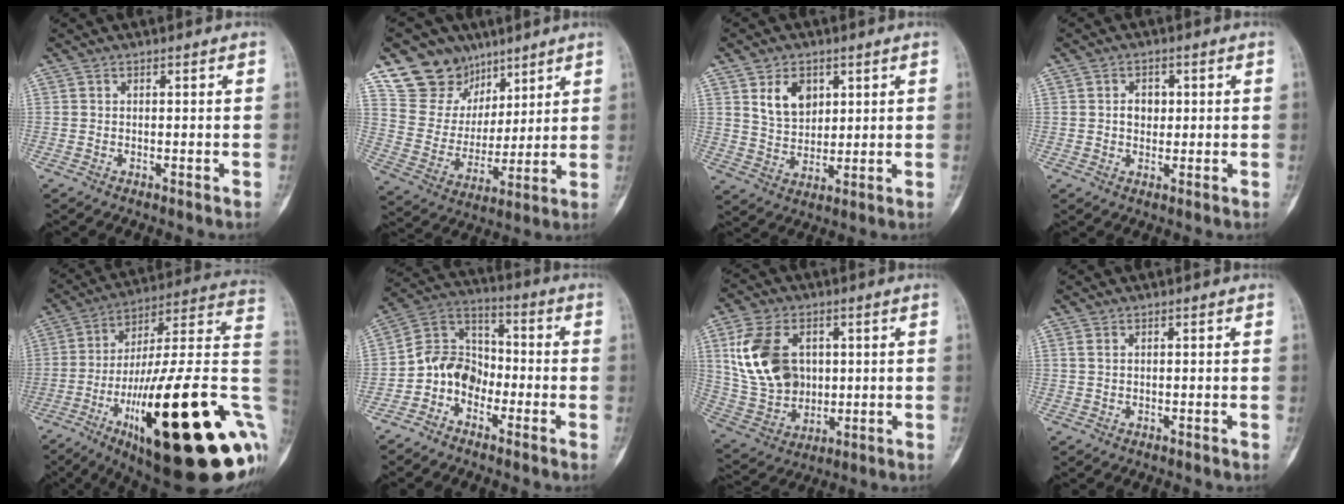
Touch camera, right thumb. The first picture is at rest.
{"total": 14.4, "force": [9.5, 10.4, 2.5], "torque": [-0.006, -0.050, 0.190]}
{"total": 7.8, "force": [3.3, 5.4, 4.5], "torque": [-0.056, -0.022, 0.068]}
{"total": 3.3, "force": [0.5, 2.6, 2.1], "torque": [-0.018, 0.004, 0.007]}
{"total": 37.7, "force": [-9.8, 9.8, 35.1], "torque": [-0.442, 0.039, -0.149]}
{"total": 9.2, "force": [-3.9, 7.3, 4.1], "torque": [-0.055, 0.065, -0.087]}
{"total": 15.8, "force": [3.7, 11.3, 10.5], "torque": [-0.178, -0.004, 0.081]}
{"total": 0.9, "force": [0.4, 0.4, 0.7], "torque": [-0.015, 0.007, 0.011]}